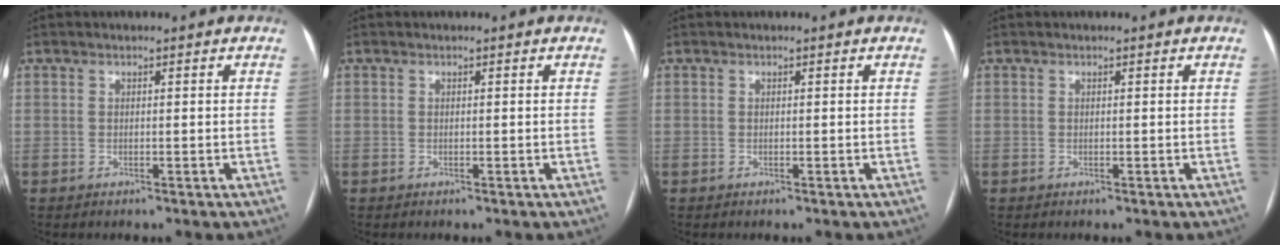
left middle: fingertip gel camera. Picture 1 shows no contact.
{"total": 0.0}
{"total": 0.0}
{"total": 0.0}